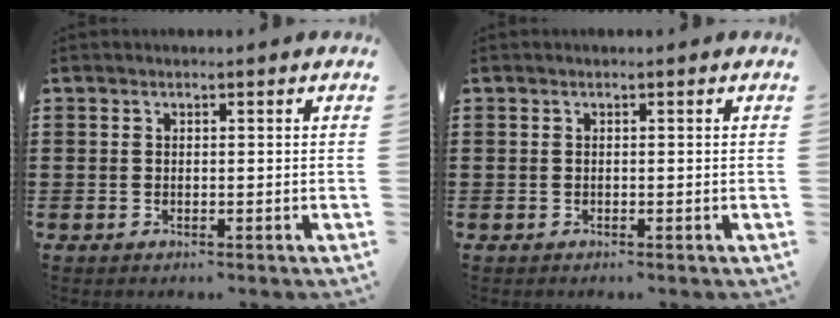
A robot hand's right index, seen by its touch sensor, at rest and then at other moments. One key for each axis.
{"total": 0.0}